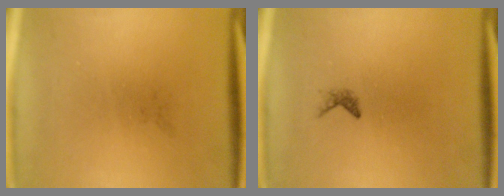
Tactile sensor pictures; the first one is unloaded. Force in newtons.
{"total": 0.6}